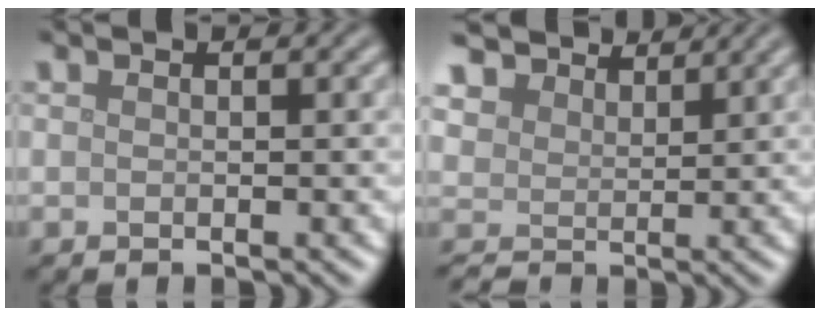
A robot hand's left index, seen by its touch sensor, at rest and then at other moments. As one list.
[{"total": 5.1, "force": [4.2, 2.7, 1.0], "torque": [-0.041, 0.000, 0.077]}]